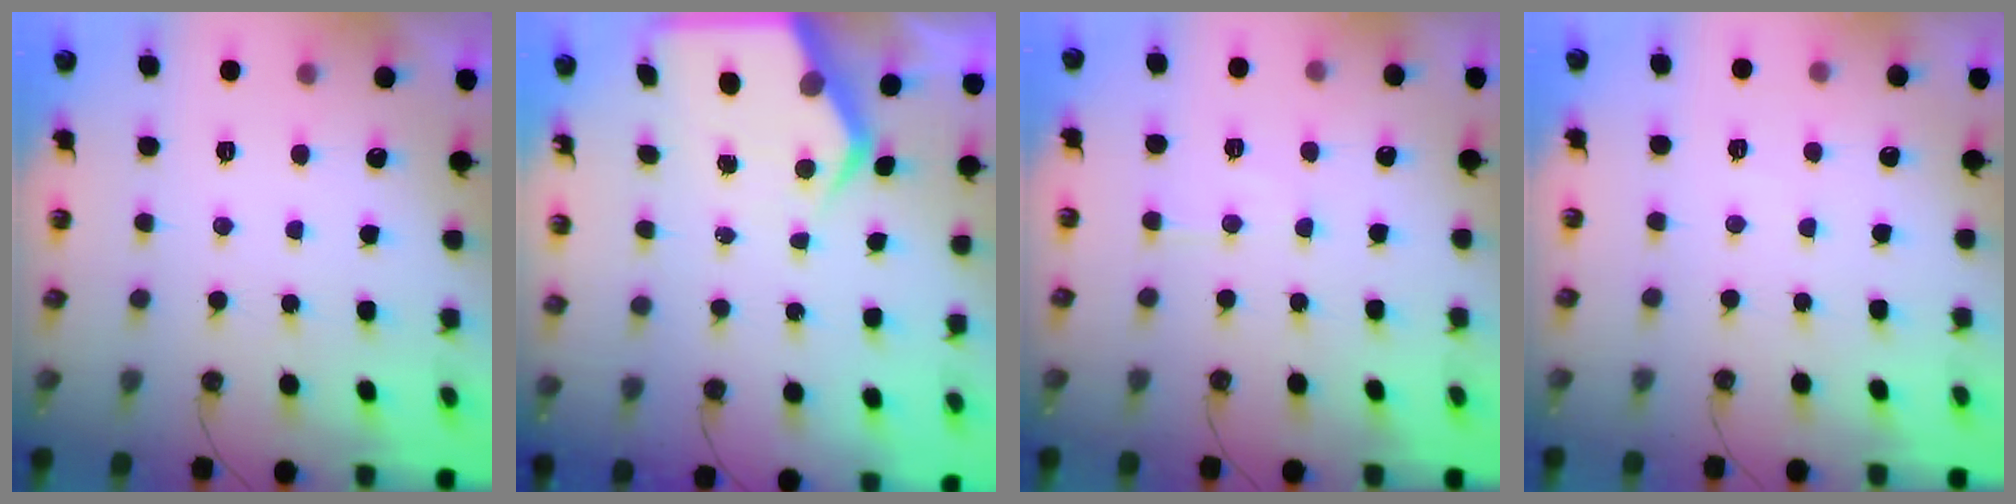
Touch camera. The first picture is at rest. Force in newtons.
{"total": 7.1, "press": 7.1, "slide": 0.9}
{"total": 6.2, "press": 6.2, "slide": 0.4}
{"total": 3.5, "press": 3.5, "slide": 0.4}